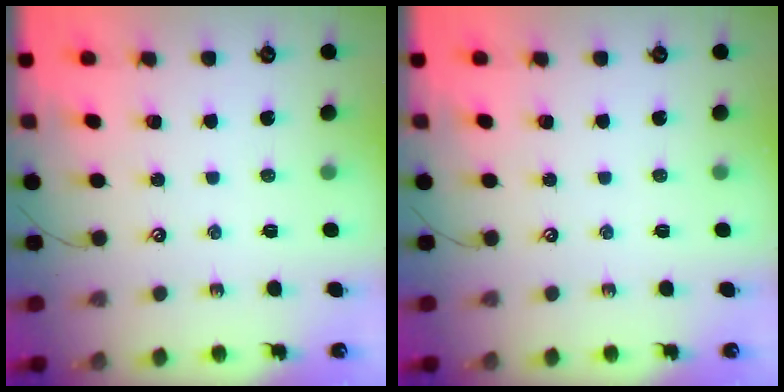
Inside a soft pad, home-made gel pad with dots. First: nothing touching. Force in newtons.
{"total": 0.0}